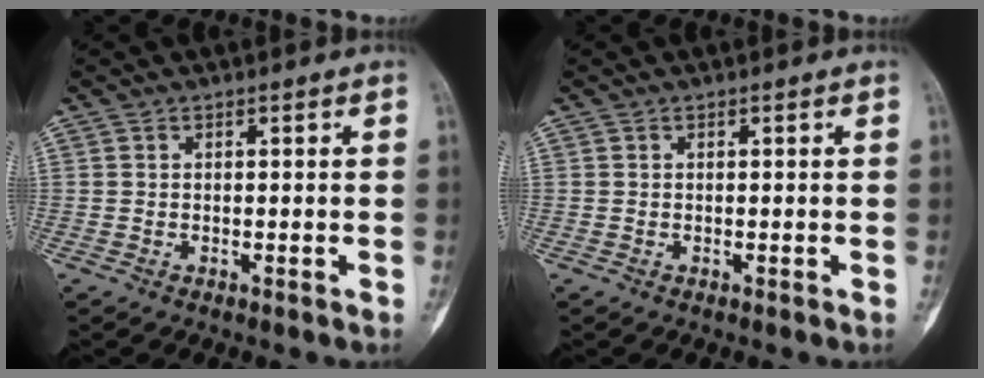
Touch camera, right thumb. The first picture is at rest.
{"total": 0.0}